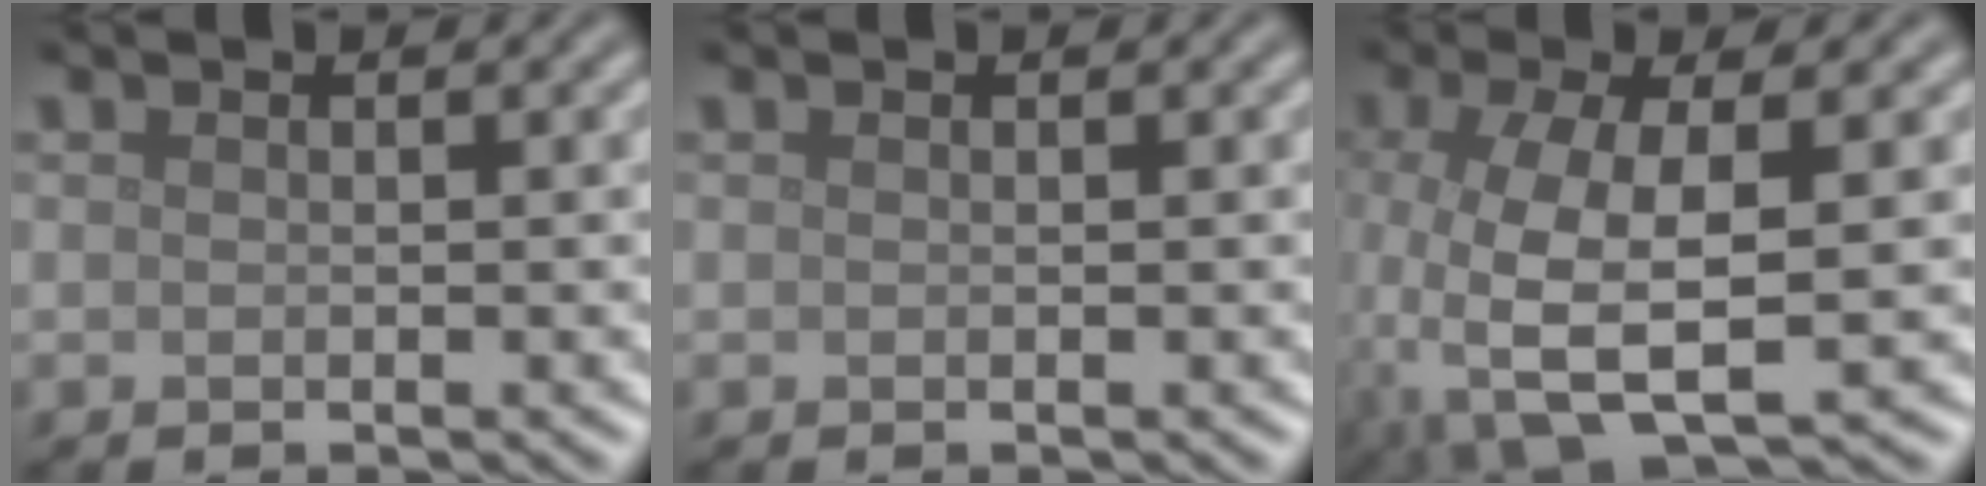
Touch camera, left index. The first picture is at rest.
{"total": 0.0}
{"total": 8.2, "force": [-1.4, 3.3, 7.3], "torque": [-0.169, -0.009, -0.027]}